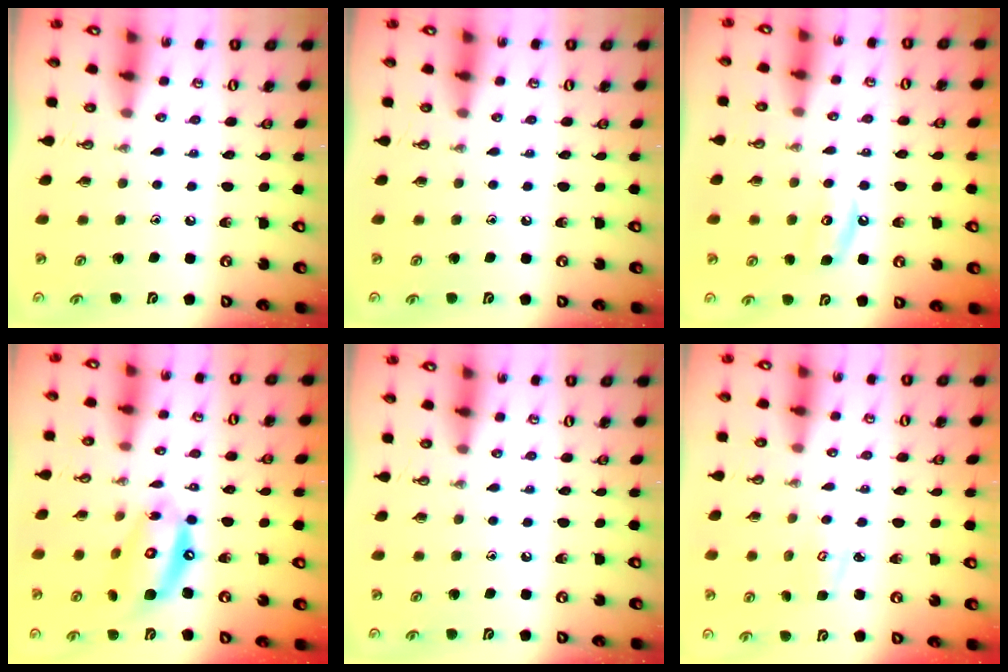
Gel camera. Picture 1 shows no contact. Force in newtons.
{"total": 0.0}
{"total": 6.0, "press": 6.0, "slide": 0.6}
{"total": 13.4, "press": 13.4, "slide": 1.3}
{"total": 0.0}
{"total": 2.8, "press": 2.8, "slide": 0.2}